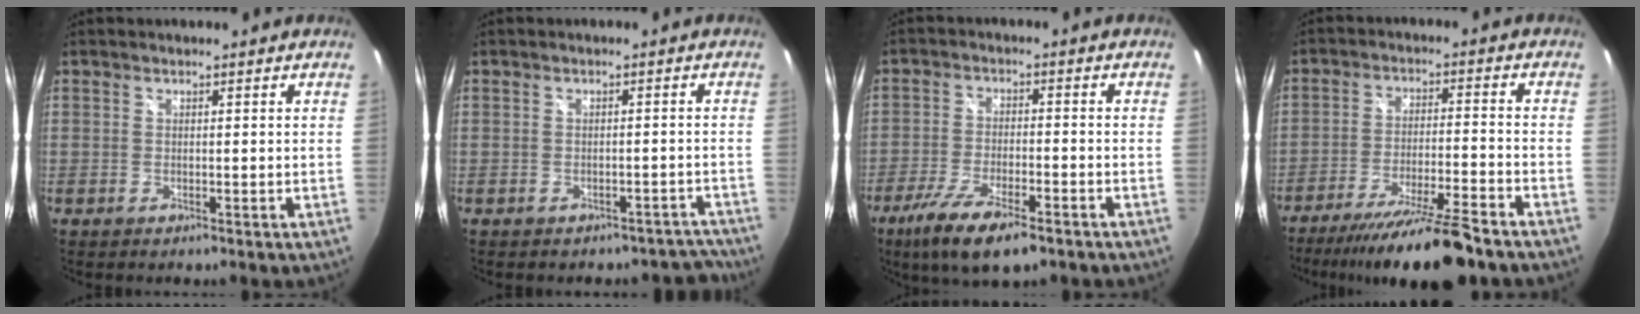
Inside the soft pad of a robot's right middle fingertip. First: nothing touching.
{"total": 6.5, "force": [-5.8, 2.8, 0.4], "torque": [0.013, 0.023, -0.055]}
{"total": 12.1, "force": [-8.0, 3.4, 8.3], "torque": [-0.184, -0.039, -0.143]}
{"total": 15.2, "force": [-13.0, 0.5, 8.0], "torque": [-0.157, -0.021, -0.208]}